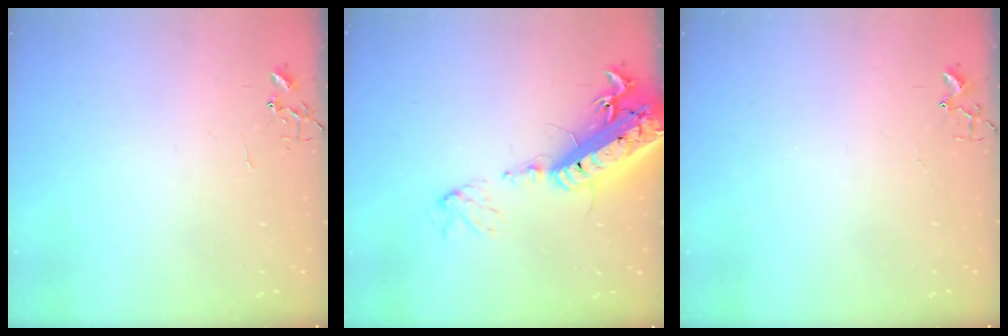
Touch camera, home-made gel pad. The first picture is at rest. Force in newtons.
{"total": 23.7, "press": 23.2, "slide": 5.2}
{"total": 2.4, "press": 2.4, "slide": 0.3}